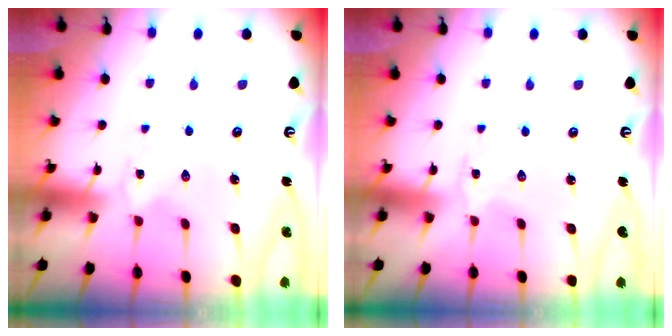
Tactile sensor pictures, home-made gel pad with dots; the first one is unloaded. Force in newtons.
{"total": 0.7, "press": 0.7, "slide": 0.1}